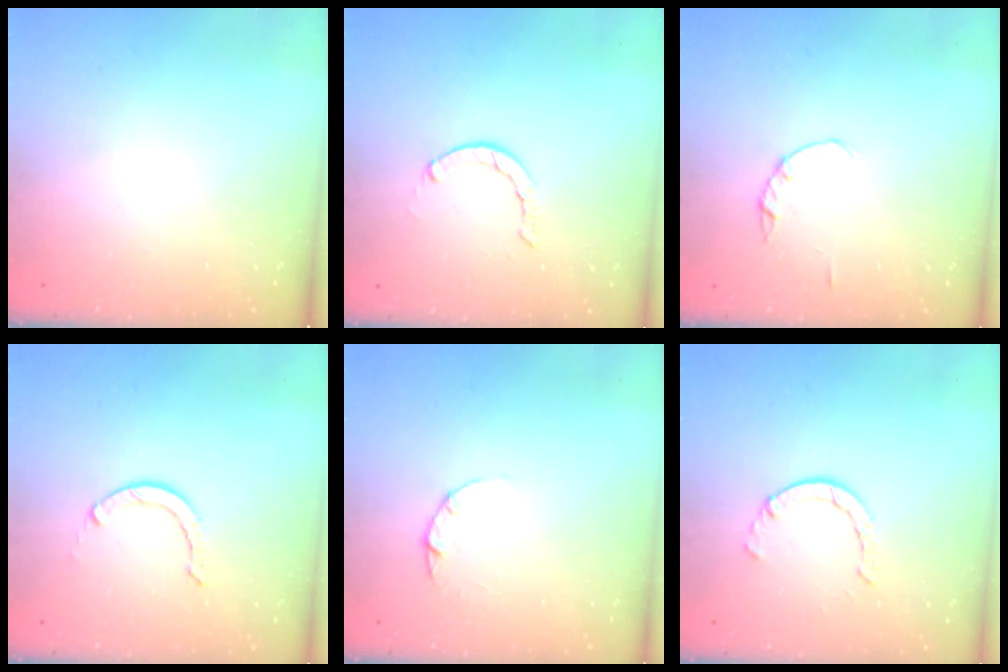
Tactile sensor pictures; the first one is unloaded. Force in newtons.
{"total": 1.5, "press": 1.5, "slide": 0.2}
{"total": 1.4, "press": 1.3, "slide": 0.3}
{"total": 2.6, "press": 2.6, "slide": 0.1}
{"total": 2.2, "press": 2.2, "slide": 0.3}
{"total": 2.9, "press": 2.9, "slide": 0.4}